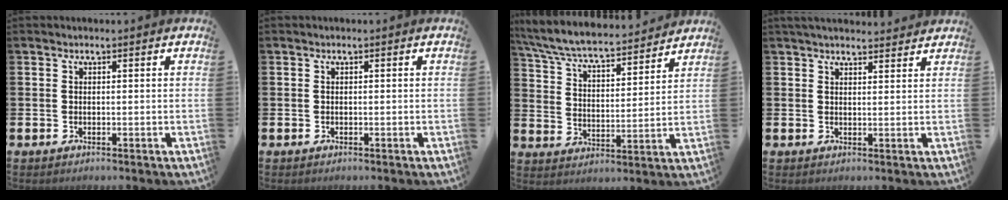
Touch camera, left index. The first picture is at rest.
{"total": 0.0}
{"total": 7.1, "force": [6.7, 0.9, 2.3], "torque": [-0.076, -0.051, 0.113]}
{"total": 3.1, "force": [3.1, 0.4, 0.5], "torque": [-0.009, -0.014, 0.055]}